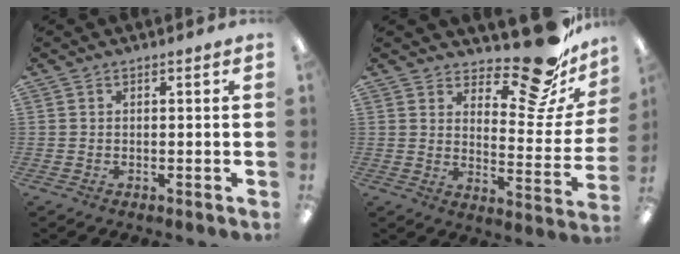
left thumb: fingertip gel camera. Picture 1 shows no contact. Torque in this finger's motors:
{"motor_torque": [1.19, 0.52, 1.03, -0.76, 0.18]}